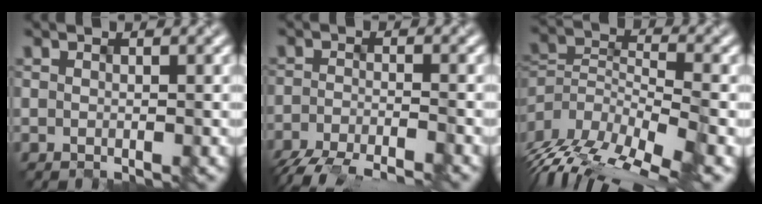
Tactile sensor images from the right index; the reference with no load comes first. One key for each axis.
{"total": 6.4, "fx": -5.4, "fy": 1.3, "fz": 3.2, "tx": -0.057, "ty": -0.027, "tz": -0.092}
{"total": 12.5, "fx": -8.5, "fy": 5.6, "fz": 7.3, "tx": -0.137, "ty": 0.008, "tz": -0.123}